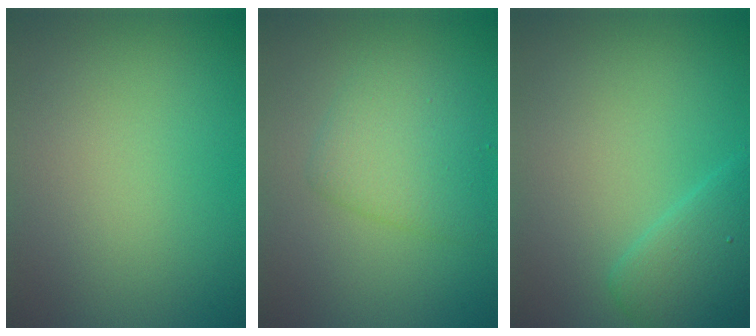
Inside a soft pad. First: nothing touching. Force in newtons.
{"total": 3.4, "press": 3.4, "slide": 0.1}
{"total": 3.5, "press": 3.5, "slide": 0.2}